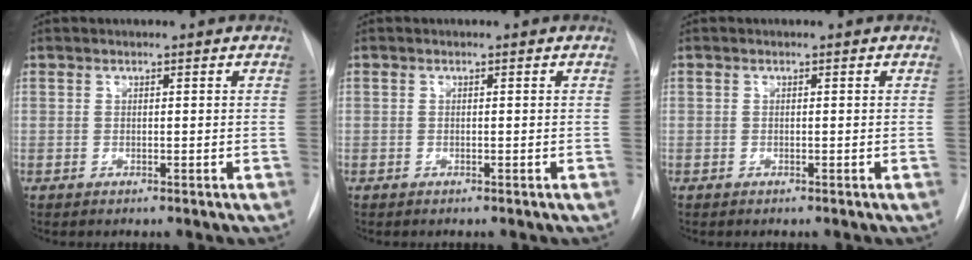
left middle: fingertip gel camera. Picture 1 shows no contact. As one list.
[{"total": 0.0}, {"total": 0.0}]